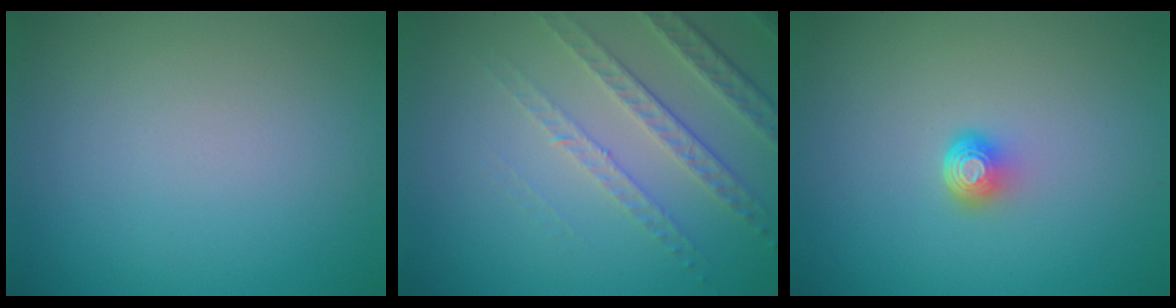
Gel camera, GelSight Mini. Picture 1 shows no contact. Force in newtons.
{"total": 4.8, "press": 3.4, "slide": 3.3}
{"total": 2.0, "press": 1.3, "slide": 1.6}